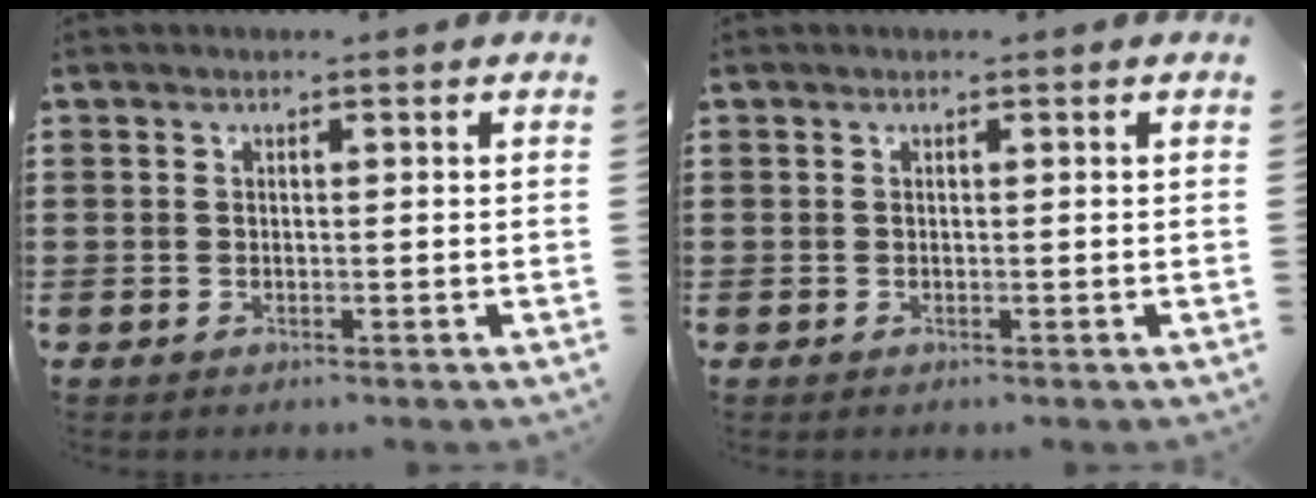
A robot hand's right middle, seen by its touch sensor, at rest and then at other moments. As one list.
[{"total": 0.0}]